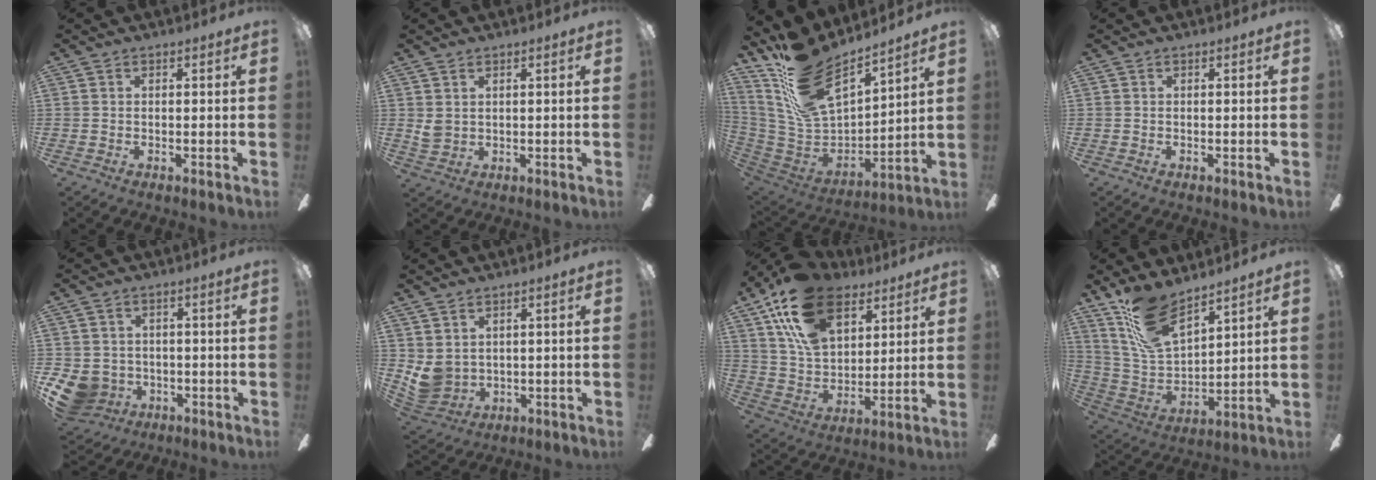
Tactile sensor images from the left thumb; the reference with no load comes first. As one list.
[{"total": 2.7, "force": [1.5, 1.8, 1.4], "torque": [-0.032, 0.000, 0.028]}, {"total": 19.9, "force": [14.9, 8.1, 10.3], "torque": [-0.219, -0.109, 0.271]}, {"total": 0.0}, {"total": 7.5, "force": [-2.2, 6.7, 2.7], "torque": [-0.082, 0.010, -0.039]}, {"total": 5.6, "force": [2.3, 4.6, 2.2], "torque": [-0.073, -0.015, 0.046]}, {"total": 19.5, "force": [10.9, 11.6, 11.2], "torque": [-0.209, -0.034, 0.198]}, {"total": 16.3, "force": [11.7, 7.1, 8.8], "torque": [-0.195, -0.055, 0.220]}]